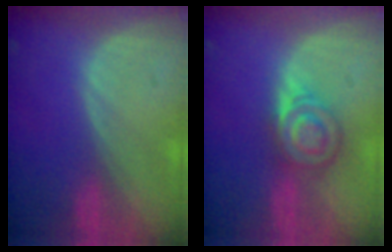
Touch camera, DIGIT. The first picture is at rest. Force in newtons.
{"total": 6.1, "press": 5.9, "slide": 1.8}